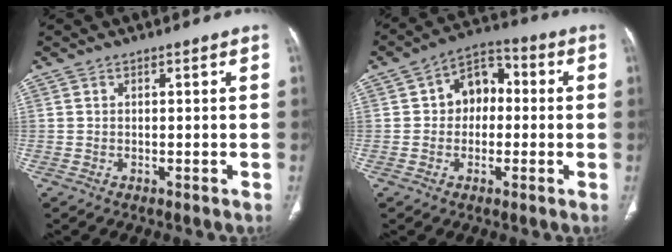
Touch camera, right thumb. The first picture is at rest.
{"total": 8.7, "force": [0.6, 6.4, 5.8], "torque": [-0.054, 0.029, -0.004]}